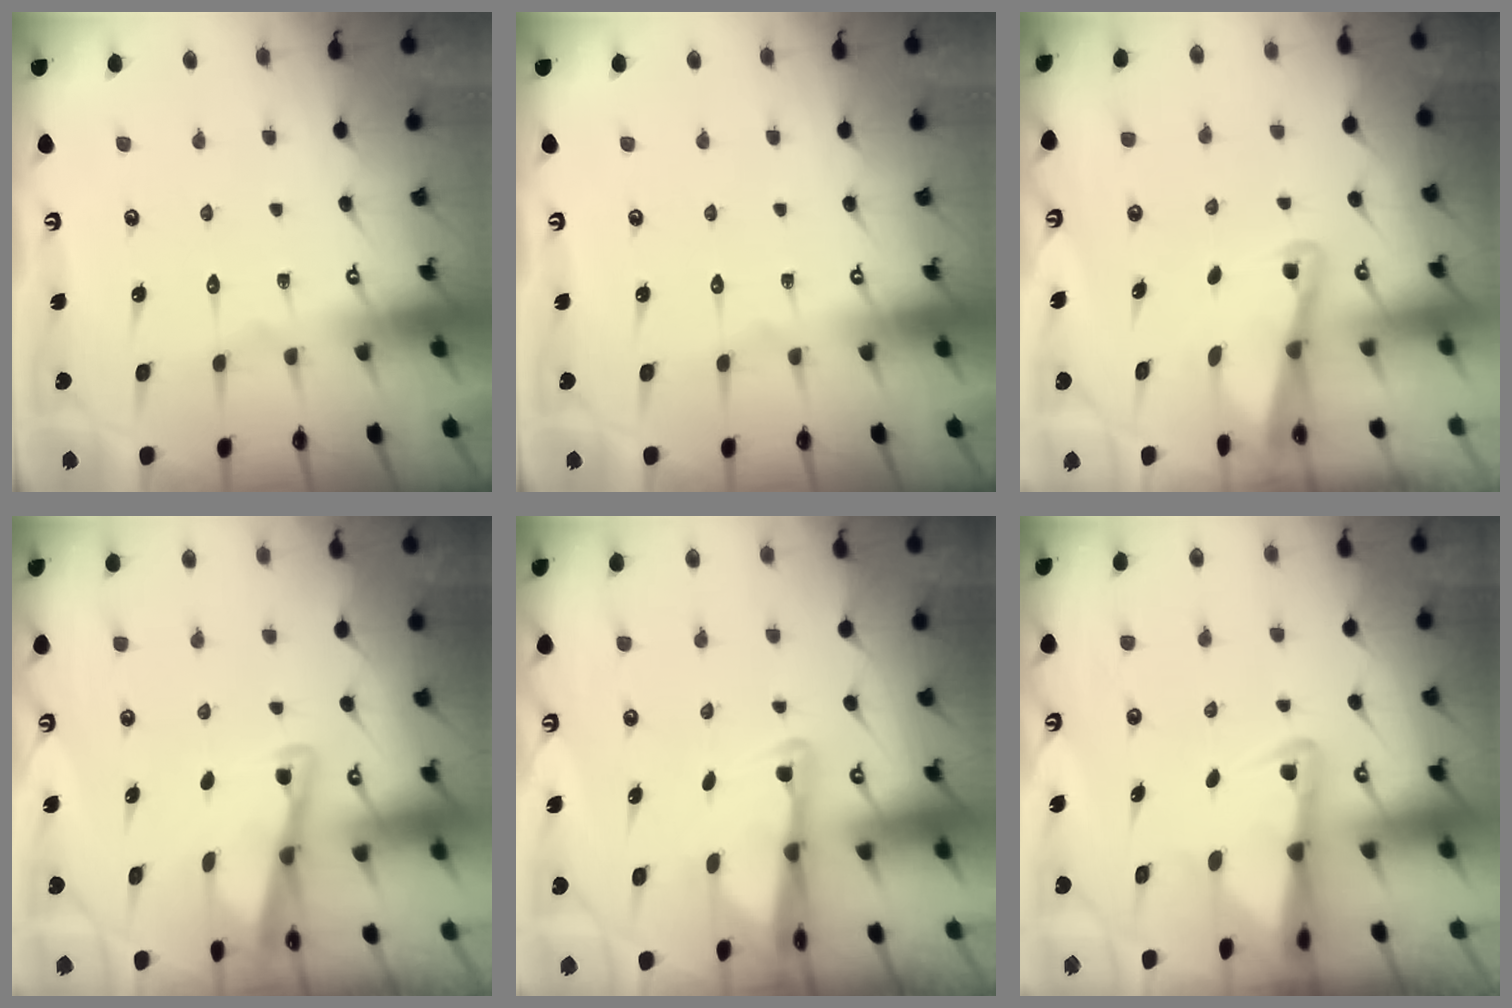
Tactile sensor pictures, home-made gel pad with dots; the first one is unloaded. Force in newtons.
{"total": 0.0}
{"total": 2.0, "press": 2.0, "slide": 0.4}
{"total": 2.9, "press": 2.9, "slide": 0.3}
{"total": 2.7, "press": 2.7, "slide": 0.5}
{"total": 2.5, "press": 2.5, "slide": 0.6}